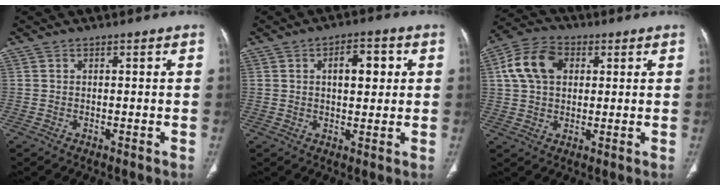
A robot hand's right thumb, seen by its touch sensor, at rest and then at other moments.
{"total": 9.1, "force": [2.2, 4.9, 7.4], "torque": [-0.072, 0.010, 0.028]}
{"total": 10.7, "force": [2.8, 7.6, 7.1], "torque": [-0.124, 0.015, 0.045]}